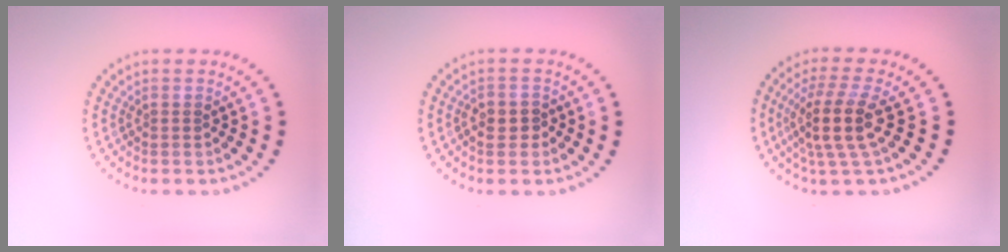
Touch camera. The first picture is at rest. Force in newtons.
{"total": 1.6, "press": 1.5, "slide": 0.5}
{"total": 4.3, "press": 3.4, "slide": 2.6}